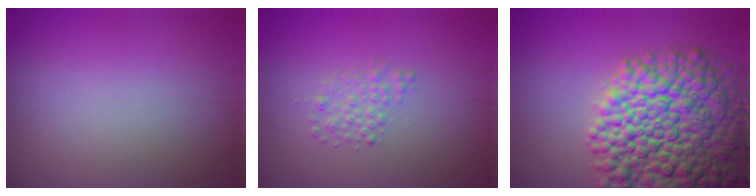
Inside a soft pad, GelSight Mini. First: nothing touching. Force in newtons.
{"total": 1.6, "press": 1.6, "slide": 0.0}
{"total": 14.1, "press": 14.1, "slide": 0.6}